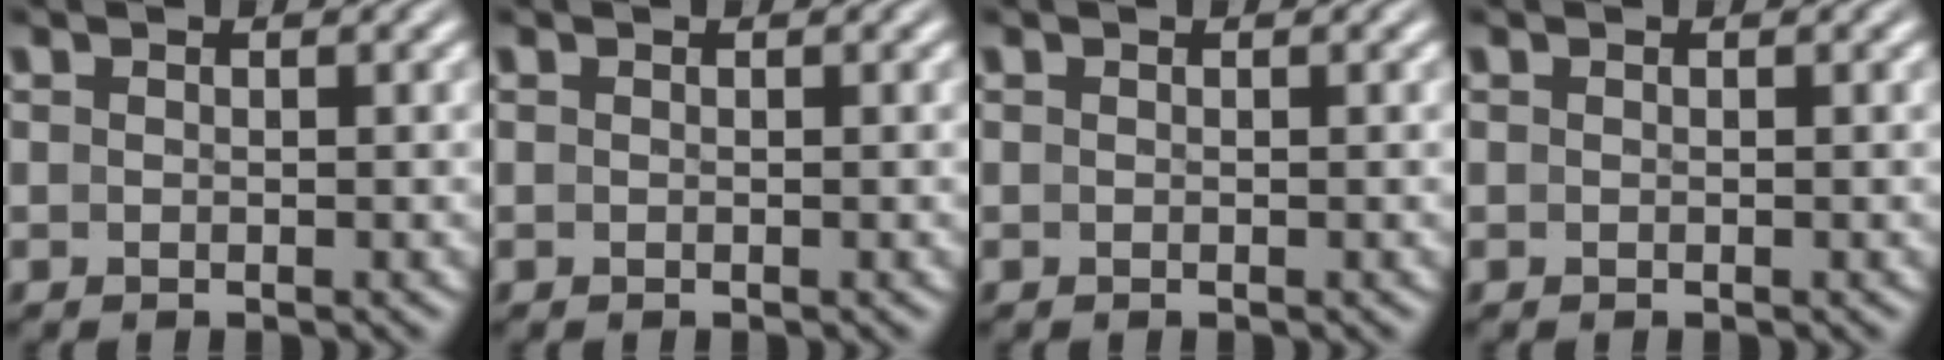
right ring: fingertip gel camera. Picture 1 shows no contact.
{"total": 0.0}
{"total": 0.0}
{"total": 0.0}